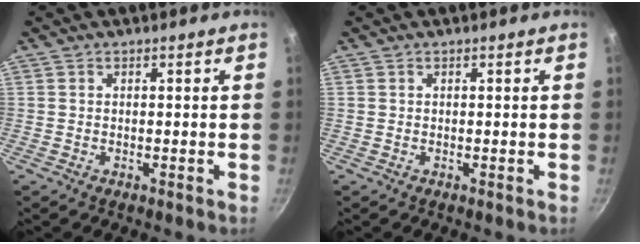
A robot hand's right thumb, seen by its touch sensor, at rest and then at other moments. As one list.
[{"total": 0.0}]